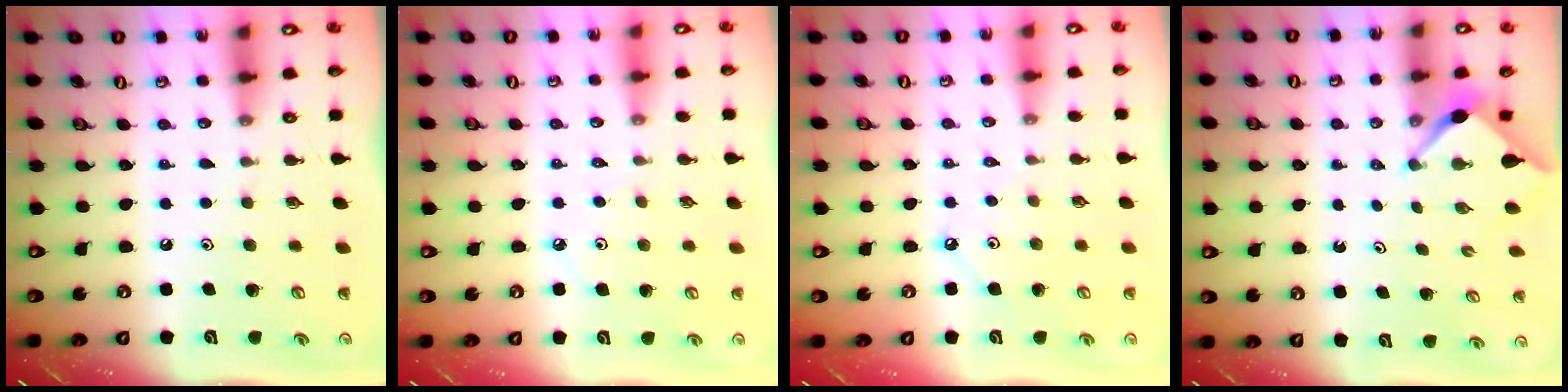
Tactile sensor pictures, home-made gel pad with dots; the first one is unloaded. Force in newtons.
{"total": 2.3, "press": 2.2, "slide": 0.5}
{"total": 3.0, "press": 3.0, "slide": 0.3}
{"total": 2.5, "press": 2.5, "slide": 0.3}